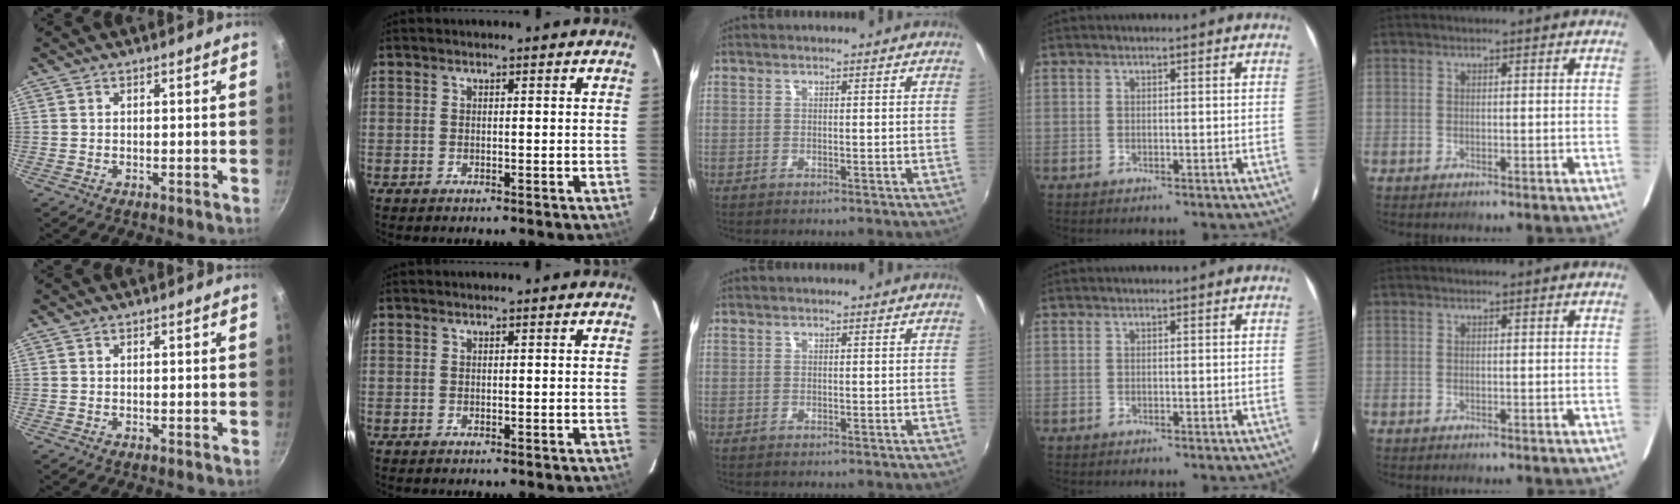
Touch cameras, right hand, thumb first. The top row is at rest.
{}